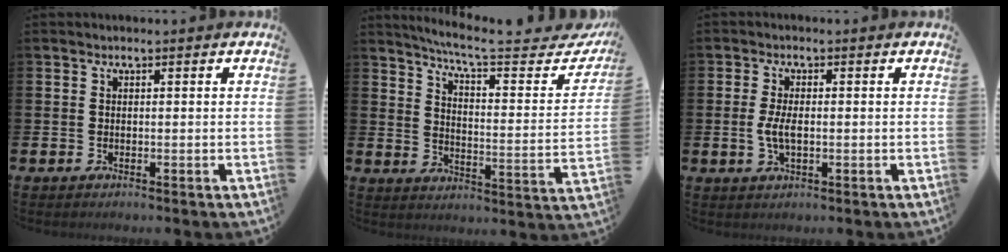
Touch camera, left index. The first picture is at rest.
{"total": 7.1, "force": [6.3, 0.5, 3.3], "torque": [-0.071, -0.052, 0.097]}
{"total": 3.4, "force": [-0.2, 1.5, 3.0], "torque": [-0.061, 0.001, -0.008]}